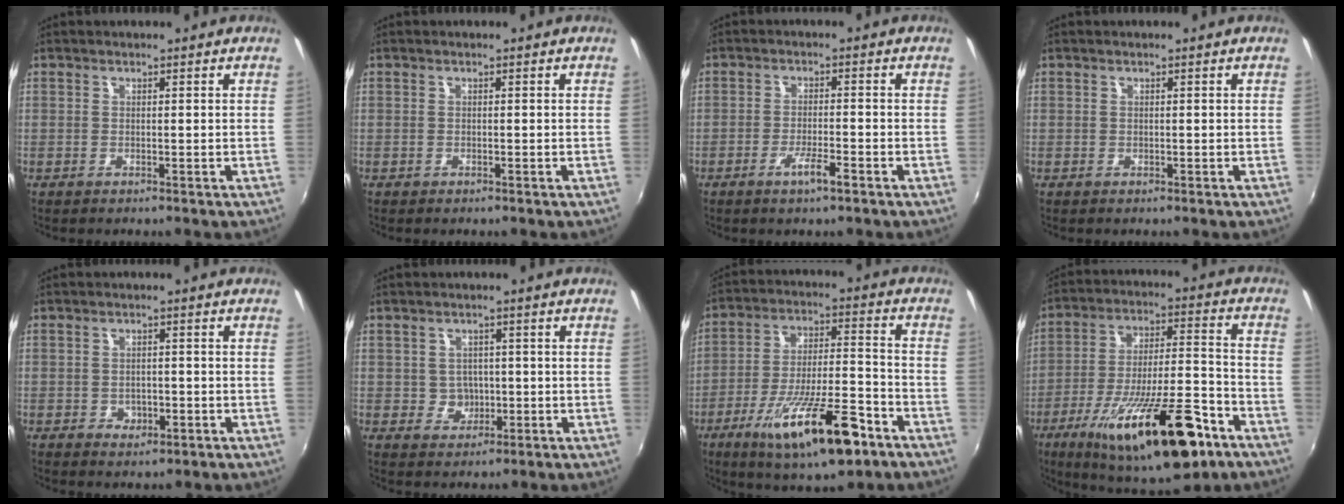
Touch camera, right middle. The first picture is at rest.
{"total": 0.0}
{"total": 5.7, "force": [-3.5, 0.6, 4.5], "torque": [-0.090, -0.008, -0.060]}
{"total": 0.0}
{"total": 3.5, "force": [-1.3, 2.7, 1.8], "torque": [-0.036, 0.000, -0.013]}
{"total": 3.6, "force": [-0.4, 3.5, 0.7], "torque": [-0.014, 0.008, 0.001]}
{"total": 18.6, "force": [-10.7, 4.7, 14.5], "torque": [-0.260, -0.029, -0.172]}
{"total": 25.7, "force": [-14.5, 7.2, 19.9], "torque": [-0.342, -0.042, -0.223]}